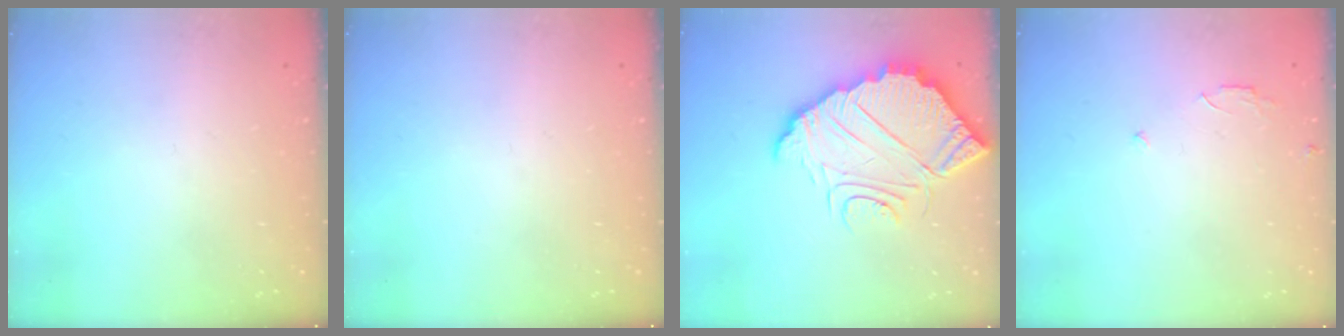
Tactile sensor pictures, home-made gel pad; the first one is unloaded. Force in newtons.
{"total": 0.0}
{"total": 12.7, "press": 12.7, "slide": 0.9}
{"total": 2.5, "press": 2.5, "slide": 0.2}